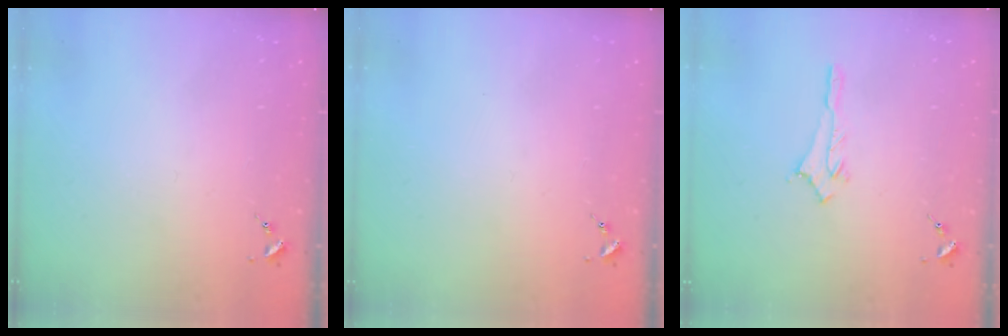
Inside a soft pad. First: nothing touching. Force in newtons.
{"total": 0.0}
{"total": 2.9, "press": 2.9, "slide": 0.2}